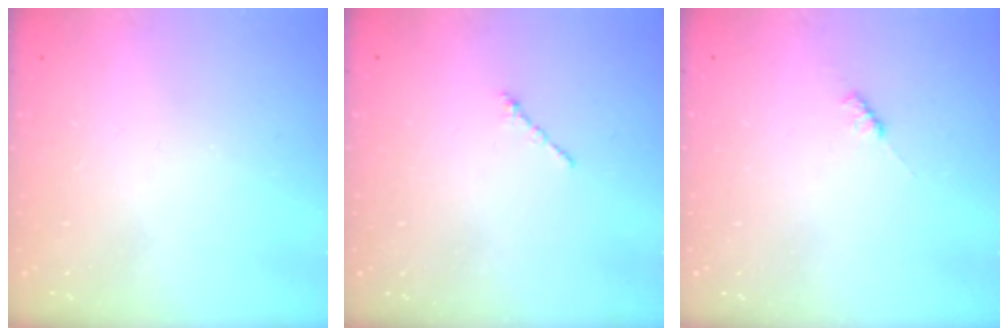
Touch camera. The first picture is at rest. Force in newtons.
{"total": 1.2, "press": 1.1, "slide": 0.5}
{"total": 2.2, "press": 2.2, "slide": 0.4}